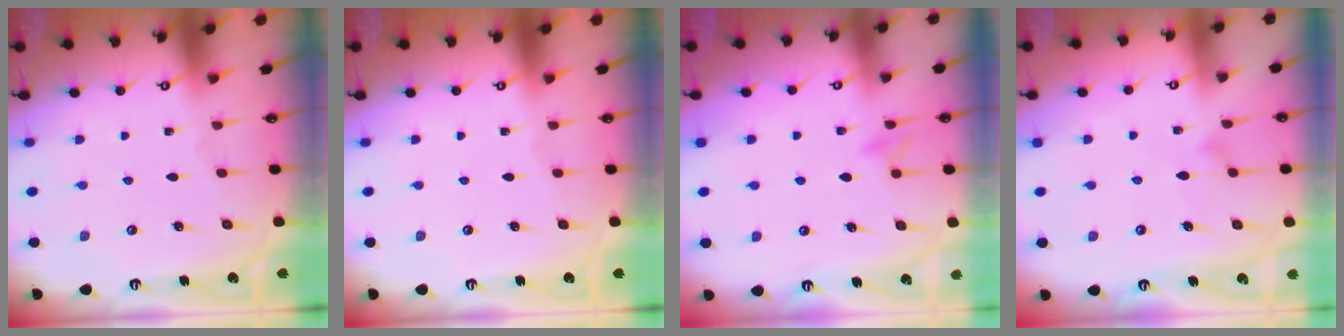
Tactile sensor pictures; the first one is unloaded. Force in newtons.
{"total": 0.0}
{"total": 8.7, "press": 8.6, "slide": 0.9}
{"total": 7.8, "press": 7.8, "slide": 0.4}